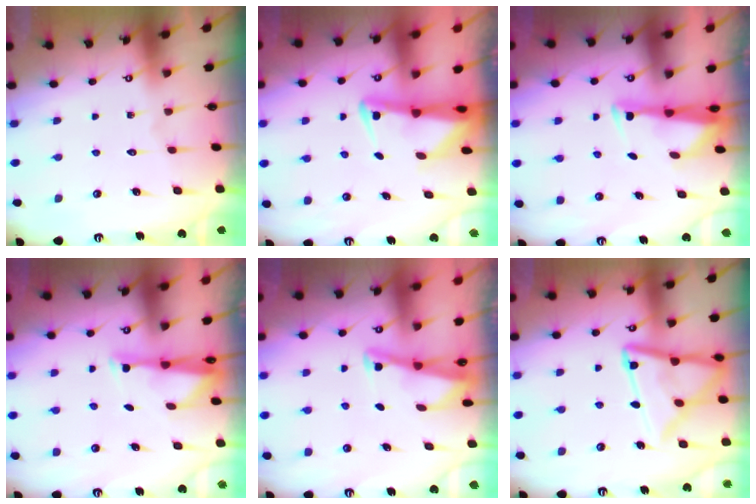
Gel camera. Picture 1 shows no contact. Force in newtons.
{"total": 2.8, "press": 2.7, "slide": 0.6}
{"total": 3.0, "press": 2.9, "slide": 0.8}
{"total": 3.1, "press": 3.0, "slide": 0.6}
{"total": 2.8, "press": 2.8, "slide": 0.3}
{"total": 15.3, "press": 15.3, "slide": 1.4}